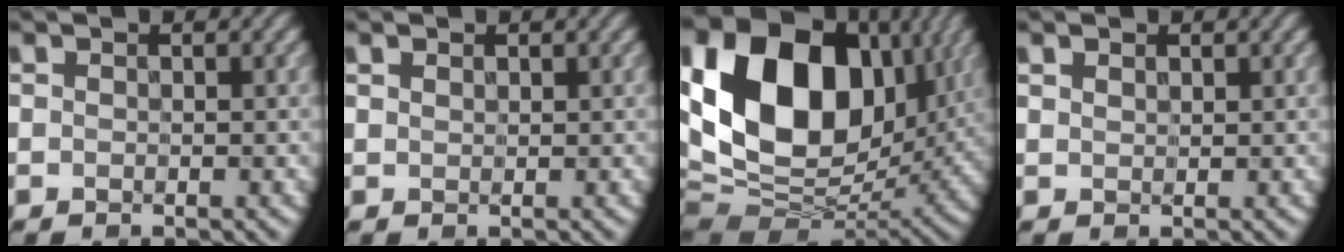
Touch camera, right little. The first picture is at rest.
{"total": 0.8, "force": [0.6, 0.5, 0.3], "torque": [-0.007, 0.002, 0.010]}
{"total": 18.8, "force": [4.6, 12.9, 12.9], "torque": [-0.255, 0.019, 0.078]}
{"total": 1.1, "force": [0.7, 0.6, 0.5], "torque": [-0.011, 0.003, 0.011]}